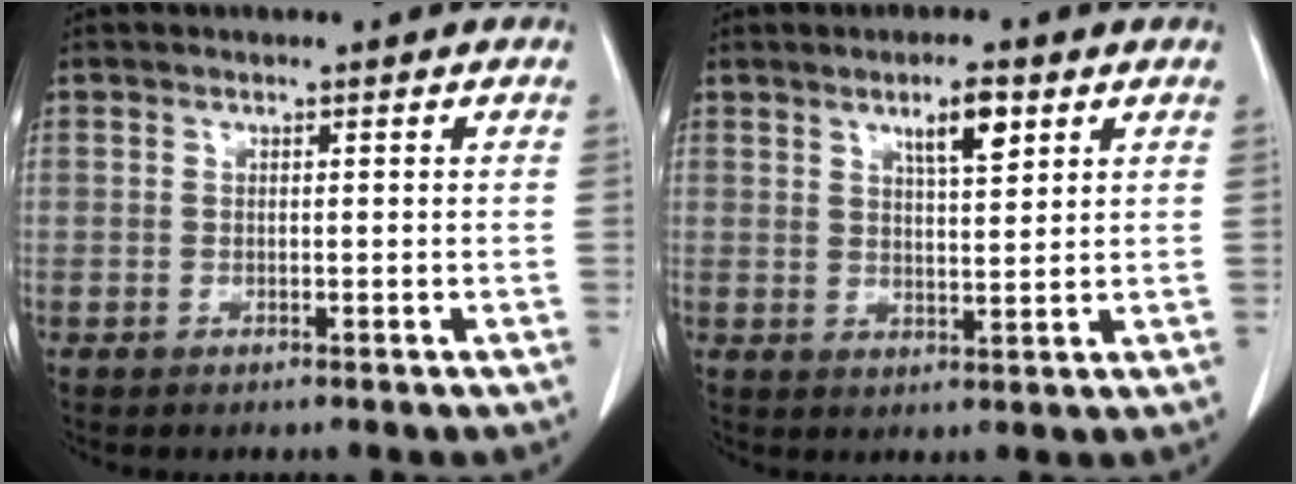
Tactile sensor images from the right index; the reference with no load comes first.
{"total": 5.0, "force": [2.9, 1.0, 4.0], "torque": [-0.072, -0.003, 0.048]}